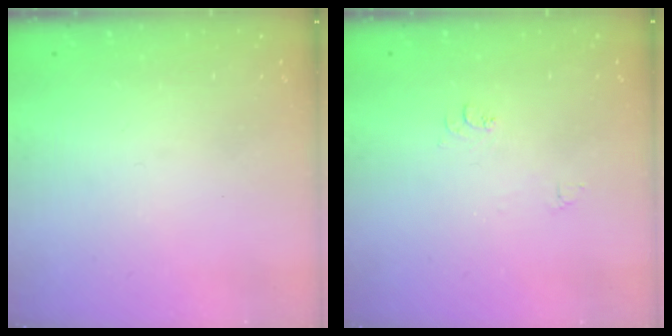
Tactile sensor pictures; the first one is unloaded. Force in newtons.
{"total": 6.6, "press": 6.6, "slide": 0.6}